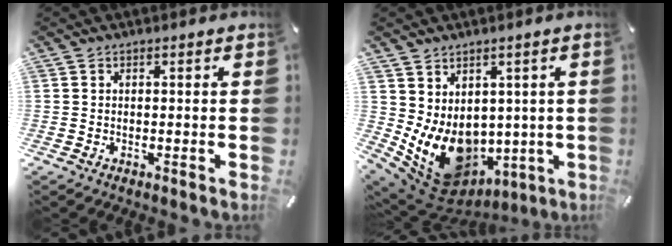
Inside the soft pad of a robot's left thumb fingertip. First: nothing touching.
{"total": 11.5, "force": [-0.8, 9.7, 6.2], "torque": [-0.113, -0.022, -0.002]}